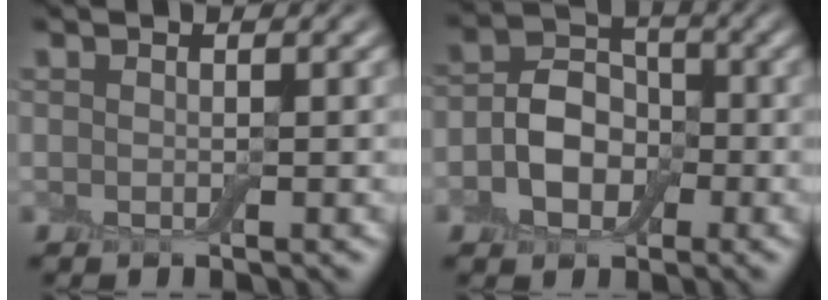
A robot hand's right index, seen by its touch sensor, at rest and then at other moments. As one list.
[{"total": 4.5, "force": [-1.1, 3.4, 2.6], "torque": [-0.036, 0.004, -0.028]}]